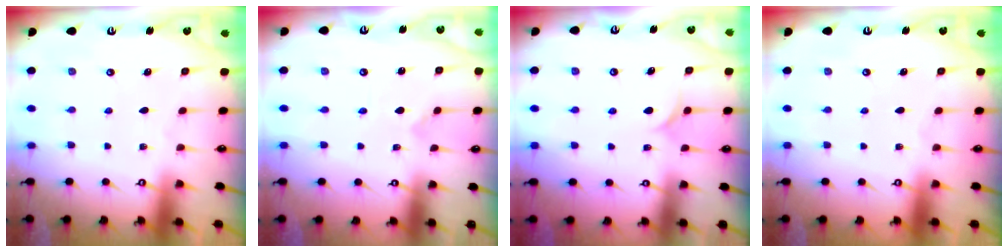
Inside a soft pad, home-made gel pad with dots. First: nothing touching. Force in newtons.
{"total": 2.0, "press": 2.0, "slide": 0.3}
{"total": 5.4, "press": 5.4, "slide": 0.3}
{"total": 0.0}